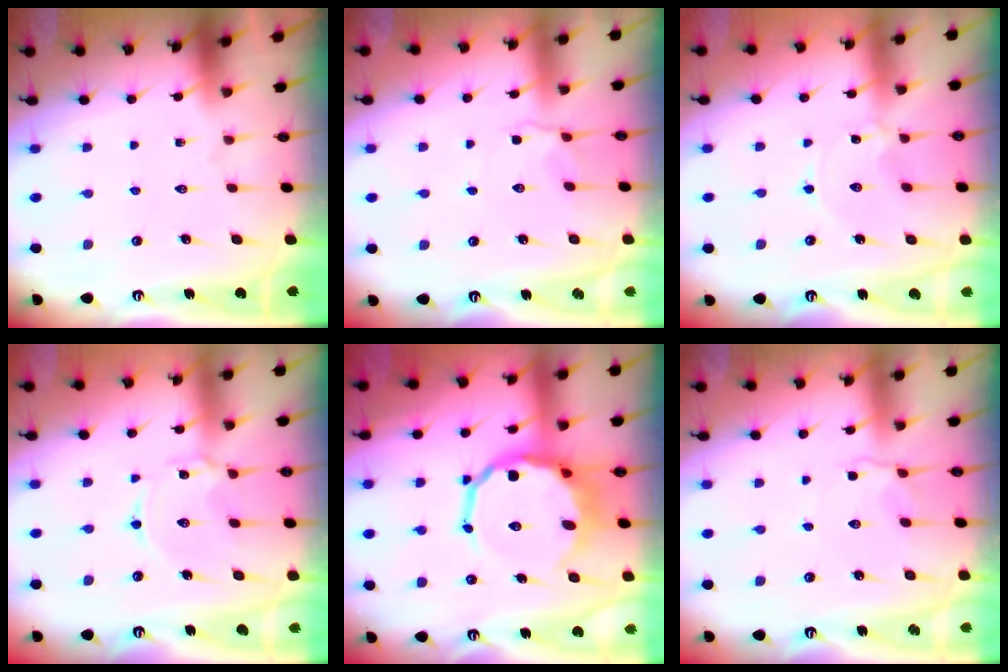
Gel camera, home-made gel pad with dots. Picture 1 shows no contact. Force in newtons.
{"total": 2.8, "press": 2.6, "slide": 1.1}
{"total": 0.0}
{"total": 2.2, "press": 2.2, "slide": 0.3}
{"total": 13.6, "press": 13.1, "slide": 3.7}
{"total": 2.8, "press": 2.6, "slide": 1.1}